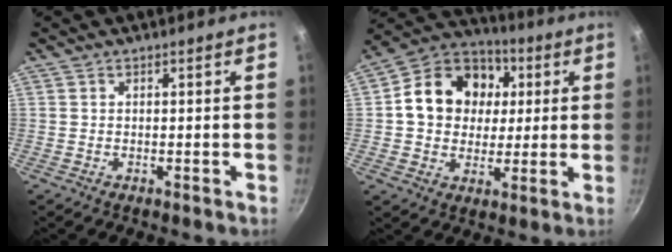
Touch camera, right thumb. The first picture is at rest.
{"total": 17.1, "force": [3.0, 14.0, 9.3], "torque": [-0.129, 0.017, 0.038]}